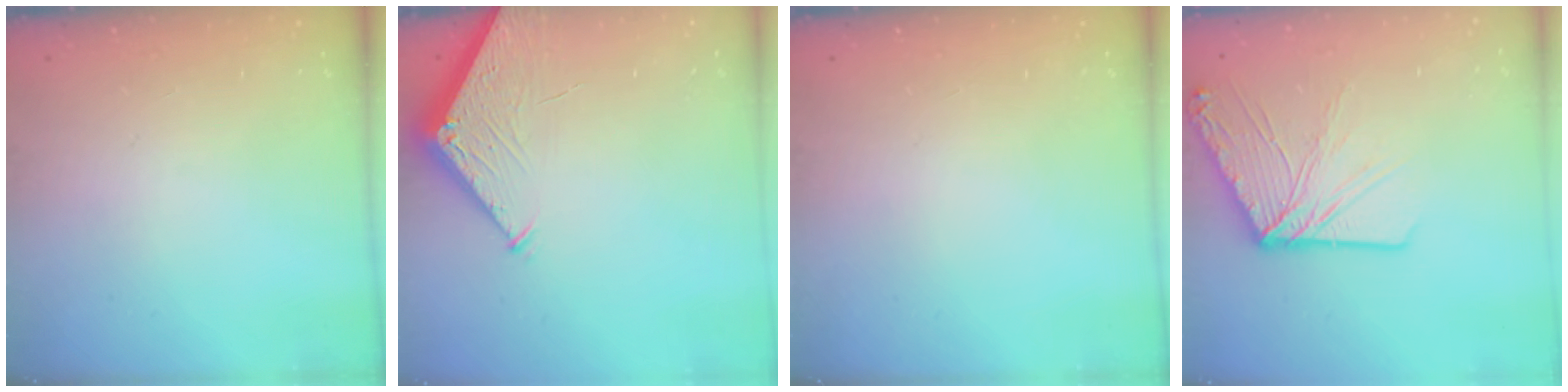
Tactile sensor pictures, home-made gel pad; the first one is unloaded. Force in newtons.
{"total": 4.2, "press": 4.2, "slide": 0.5}
{"total": 0.0}
{"total": 12.8, "press": 12.7, "slide": 1.4}